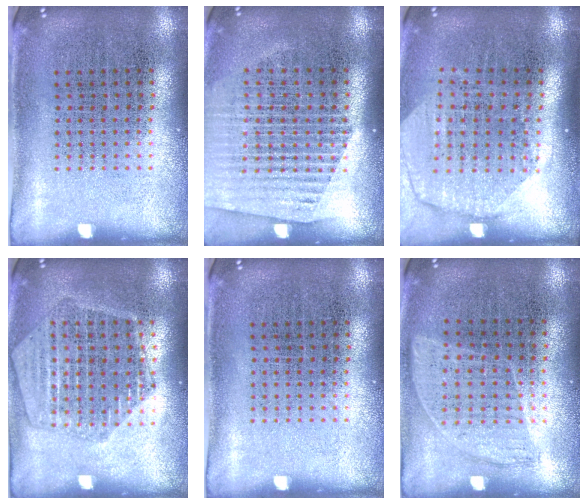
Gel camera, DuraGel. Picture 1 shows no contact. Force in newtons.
{"total": 1.5, "press": 1.4, "slide": 0.5}
{"total": 1.9, "press": 1.6, "slide": 1.0}
{"total": 1.8, "press": 1.7, "slide": 0.5}
{"total": 0.0}
{"total": 0.9, "press": 0.8, "slide": 0.5}